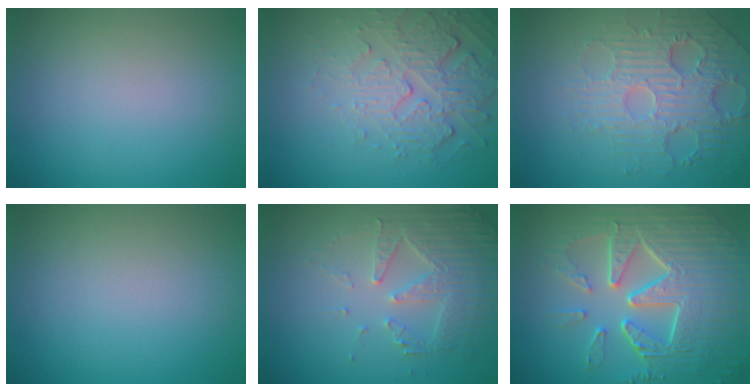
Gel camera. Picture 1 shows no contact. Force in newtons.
{"total": 5.5, "press": 3.5, "slide": 4.2}
{"total": 4.8, "press": 4.3, "slide": 2.2}
{"total": 0.0}
{"total": 5.2, "press": 3.7, "slide": 3.6}
{"total": 9.9, "press": 6.7, "slide": 7.3}